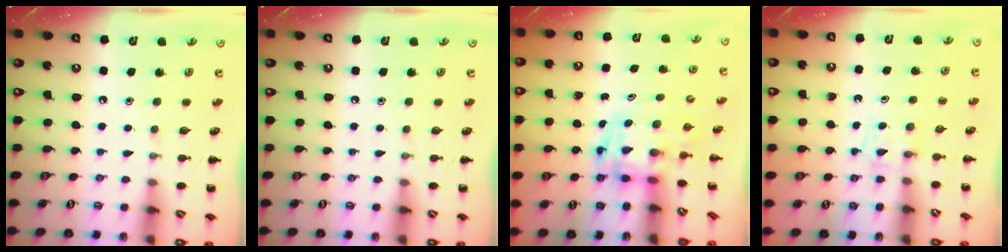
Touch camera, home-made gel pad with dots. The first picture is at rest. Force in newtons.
{"total": 0.0}
{"total": 3.5, "press": 3.4, "slide": 0.6}
{"total": 2.5, "press": 2.2, "slide": 1.1}